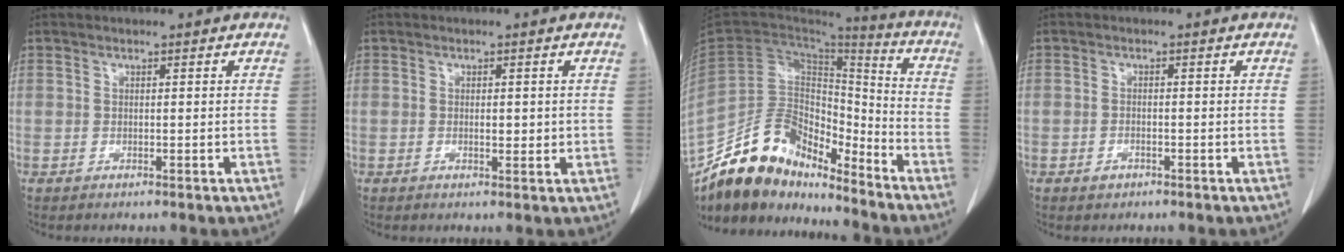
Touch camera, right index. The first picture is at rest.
{"total": 1.7, "force": [0.2, 0.8, 1.5], "torque": [-0.021, -0.002, 0.003]}
{"total": 15.5, "force": [-13.4, 6.0, 4.7], "torque": [-0.074, 0.053, -0.244]}
{"total": 1.2, "force": [-0.7, 0.8, 0.5], "torque": [-0.007, 0.002, -0.008]}